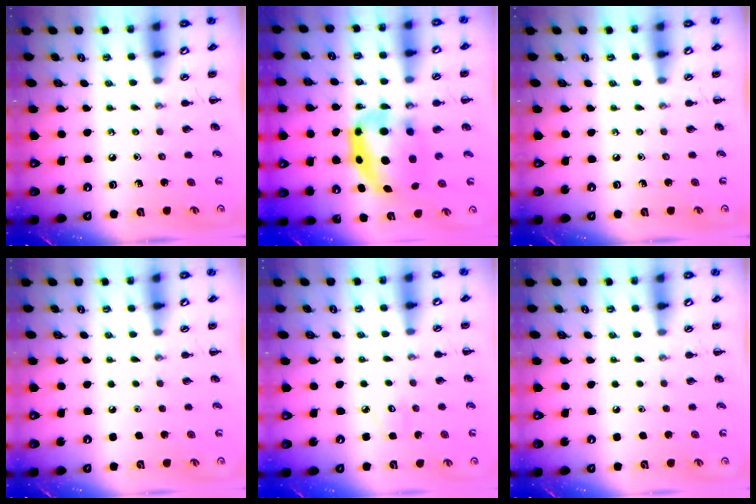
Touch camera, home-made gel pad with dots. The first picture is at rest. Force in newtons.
{"total": 8.7, "press": 8.5, "slide": 2.0}
{"total": 0.0}
{"total": 1.6, "press": 1.6, "slide": 0.1}
{"total": 4.2, "press": 4.0, "slide": 1.3}
{"total": 1.8, "press": 1.8, "slide": 0.1}